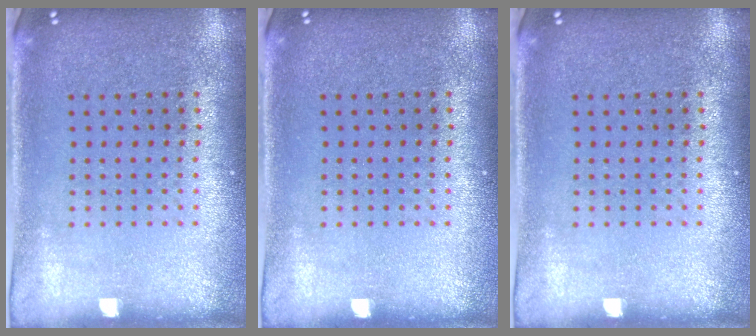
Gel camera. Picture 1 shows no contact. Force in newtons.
{"total": 0.0}
{"total": 0.0}